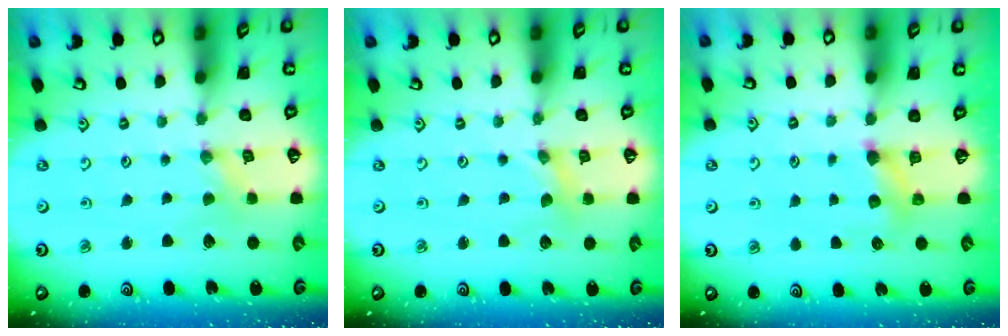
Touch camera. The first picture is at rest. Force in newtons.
{"total": 0.7, "press": 0.6, "slide": 0.1}
{"total": 4.9, "press": 4.9, "slide": 0.4}